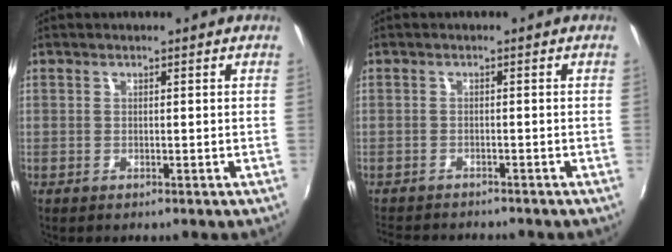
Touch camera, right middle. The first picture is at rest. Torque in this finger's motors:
{"motor_torque": [0.39, -0.49, -0.01, 0.00]}